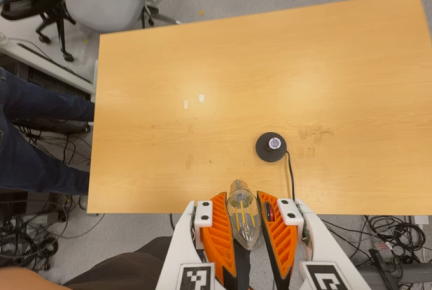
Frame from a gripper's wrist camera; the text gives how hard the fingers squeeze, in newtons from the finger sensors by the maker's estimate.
{"total": 17.0, "left": 18.8, "right": 15.3}